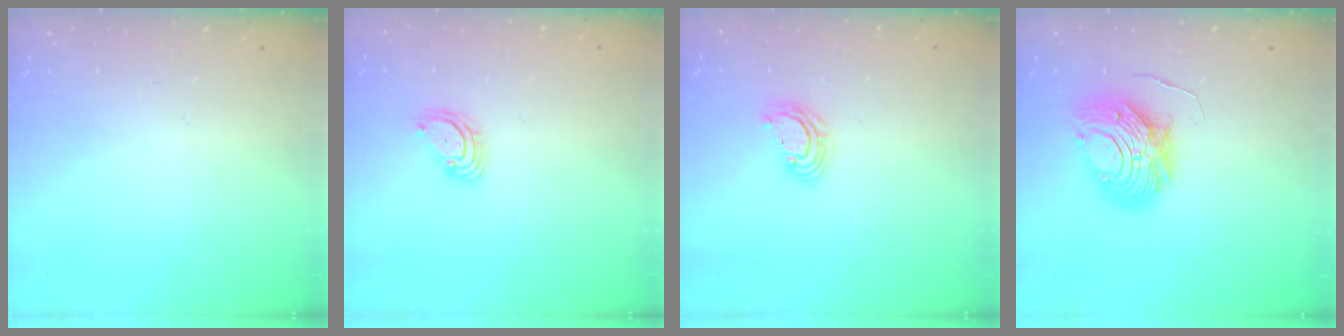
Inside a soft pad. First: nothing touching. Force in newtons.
{"total": 3.4, "press": 3.4, "slide": 0.2}
{"total": 5.1, "press": 5.1, "slide": 0.4}
{"total": 10.5, "press": 10.5, "slide": 1.0}